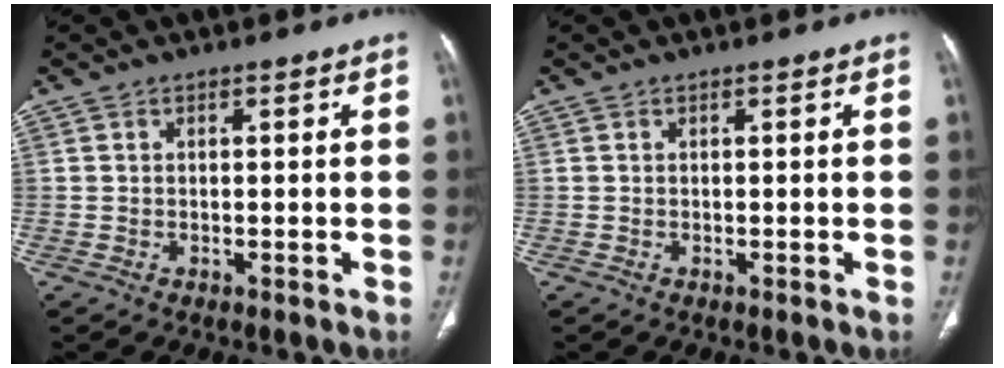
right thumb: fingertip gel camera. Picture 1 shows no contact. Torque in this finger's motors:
{"motor_torque": [-0.02, 0.02, -0.06, 0.05, 0.00]}